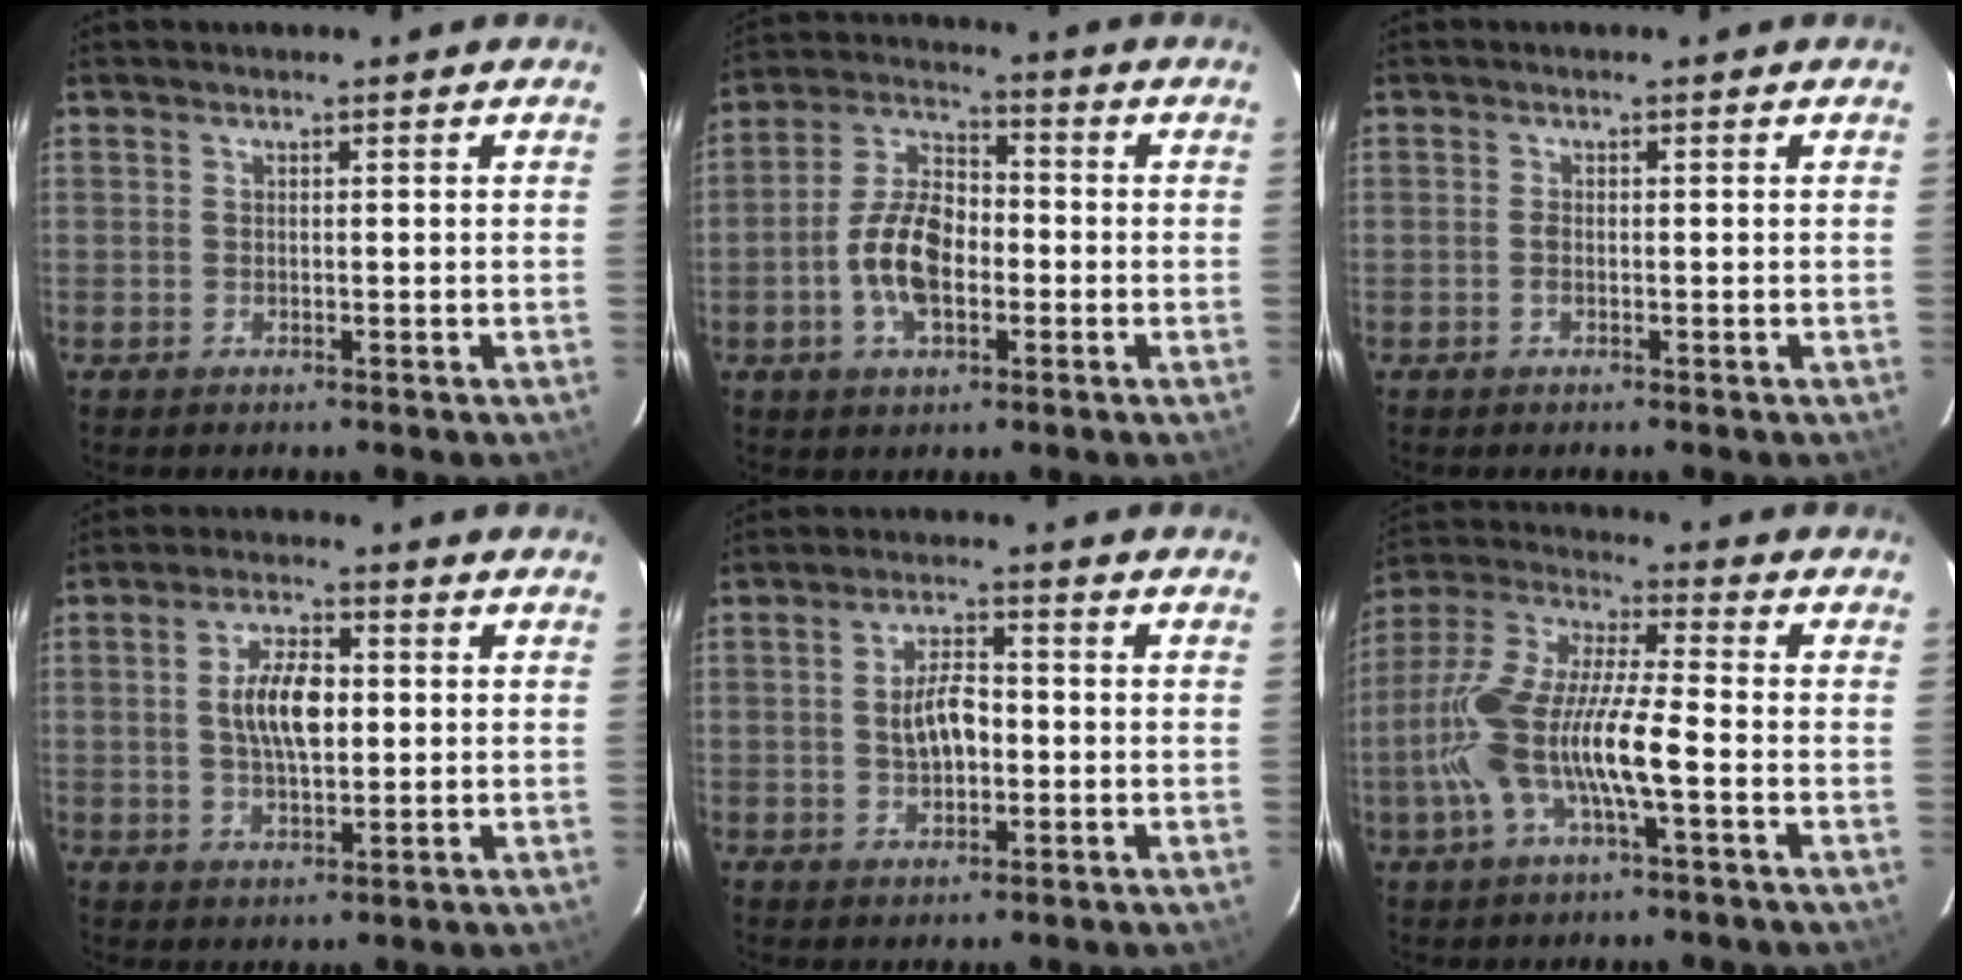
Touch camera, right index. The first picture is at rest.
{"total": 10.8, "force": [-2.8, 6.0, 8.6], "torque": [-0.177, 0.015, -0.050]}
{"total": 0.7, "force": [-0.2, 0.3, 0.5], "torque": [-0.011, 0.002, -0.005]}
{"total": 8.4, "force": [0.7, 3.8, 7.4], "torque": [-0.139, 0.008, 0.016]}
{"total": 6.1, "force": [-0.5, 3.1, 5.2], "torque": [-0.099, 0.009, -0.002]}
{"total": 15.5, "force": [-4.2, 2.9, 14.6], "torque": [-0.298, -0.002, -0.082]}